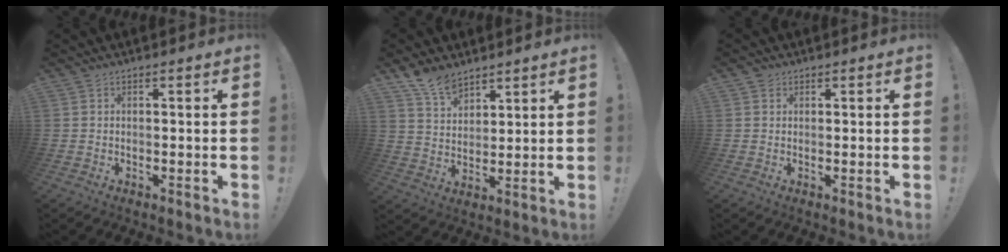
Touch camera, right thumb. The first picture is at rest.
{"total": 9.1, "force": [7.4, 4.3, 3.1], "torque": [-0.058, -0.046, 0.142]}
{"total": 1.1, "force": [0.6, 0.9, 0.1], "torque": [0.003, -0.001, 0.011]}